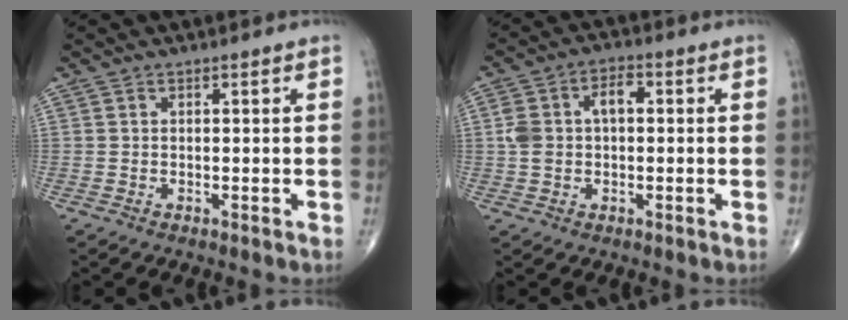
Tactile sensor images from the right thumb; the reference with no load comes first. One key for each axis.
{"total": 7.2, "fx": 0.7, "fy": 4.4, "fz": 5.7, "tx": -0.112, "ty": 0.028, "tz": 0.013}